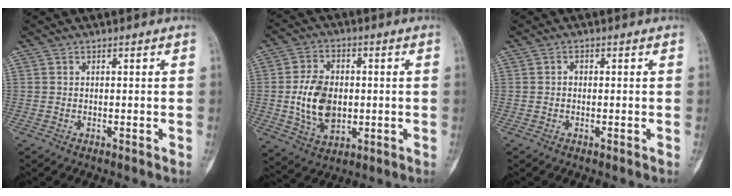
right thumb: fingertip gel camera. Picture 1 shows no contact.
{"total": 12.0, "force": [-0.5, 8.2, 8.7], "torque": [-0.138, 0.001, -0.002]}
{"total": 1.0, "force": [-0.1, 0.8, 0.5], "torque": [-0.003, 0.004, -0.003]}